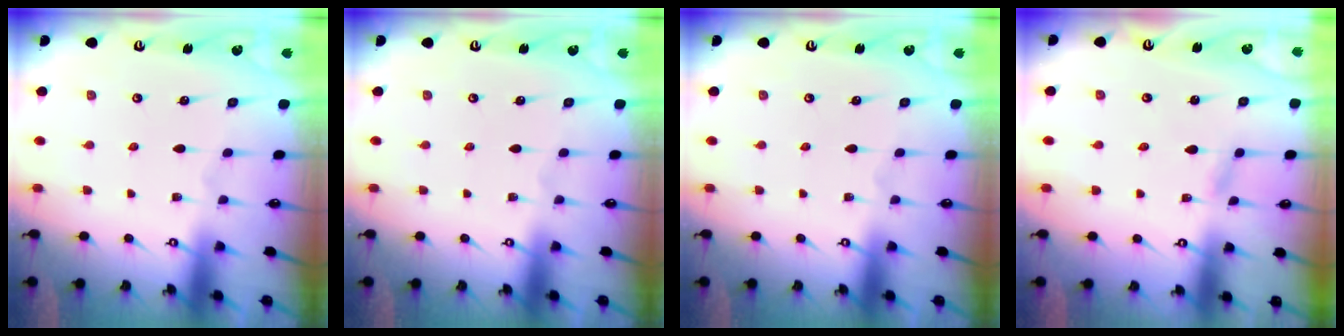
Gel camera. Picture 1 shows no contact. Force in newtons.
{"total": 0.0}
{"total": 0.0}
{"total": 2.9, "press": 2.8, "slide": 0.3}